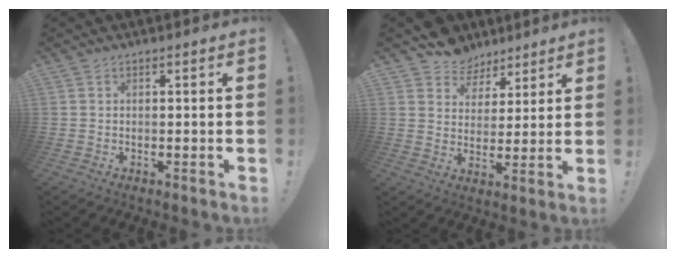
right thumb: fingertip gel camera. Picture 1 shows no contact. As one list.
[{"total": 7.7, "force": [5.3, 5.6, 0.6], "torque": [-0.014, -0.040, 0.108]}]